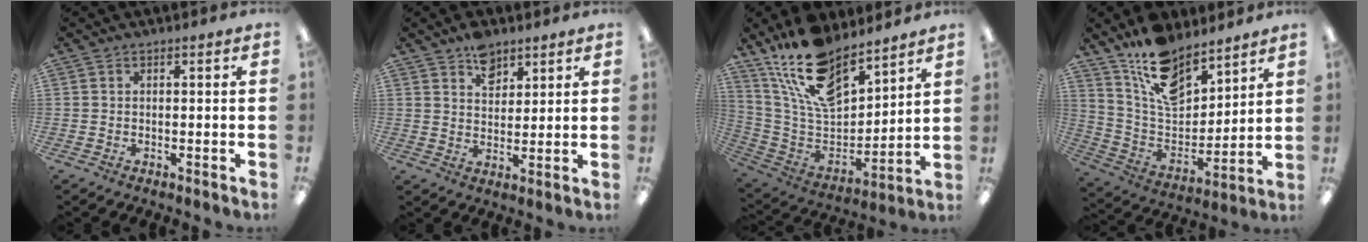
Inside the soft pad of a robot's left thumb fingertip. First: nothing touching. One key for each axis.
{"total": 6.5, "fx": 4.5, "fy": 3.7, "fz": 2.8, "tx": -0.037, "ty": -0.020, "tz": 0.078}
{"total": 18.7, "fx": 14.0, "fy": 8.0, "fz": 9.5, "tx": -0.188, "ty": -0.082, "tz": 0.254}
{"total": 15.1, "fx": 11.4, "fy": 7.1, "fz": 6.8, "tx": -0.133, "ty": -0.070, "tz": 0.212}